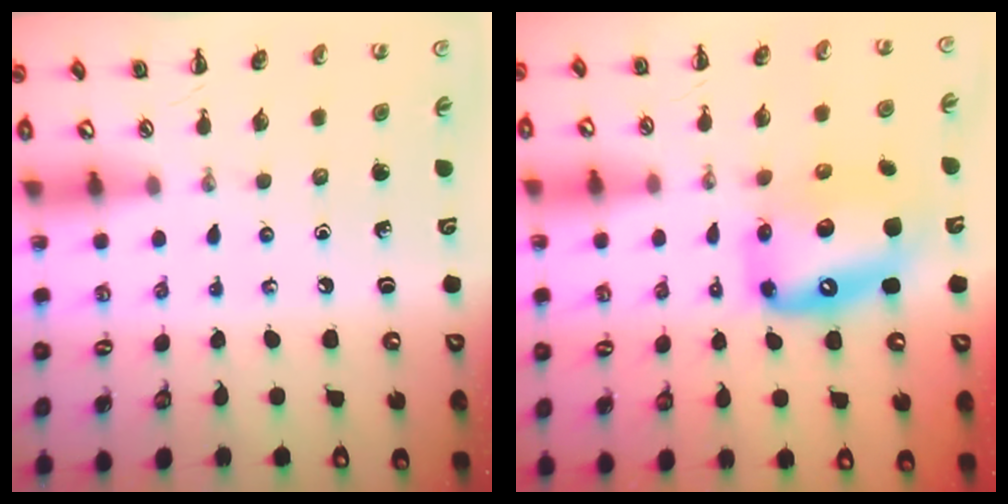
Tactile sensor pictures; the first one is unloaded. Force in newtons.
{"total": 13.6, "press": 13.2, "slide": 3.4}